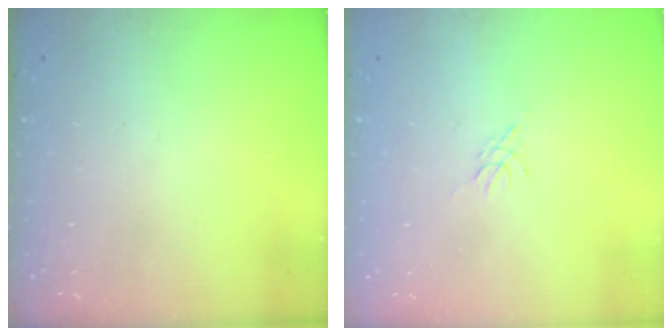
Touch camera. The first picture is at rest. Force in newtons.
{"total": 3.2, "press": 3.1, "slide": 0.6}